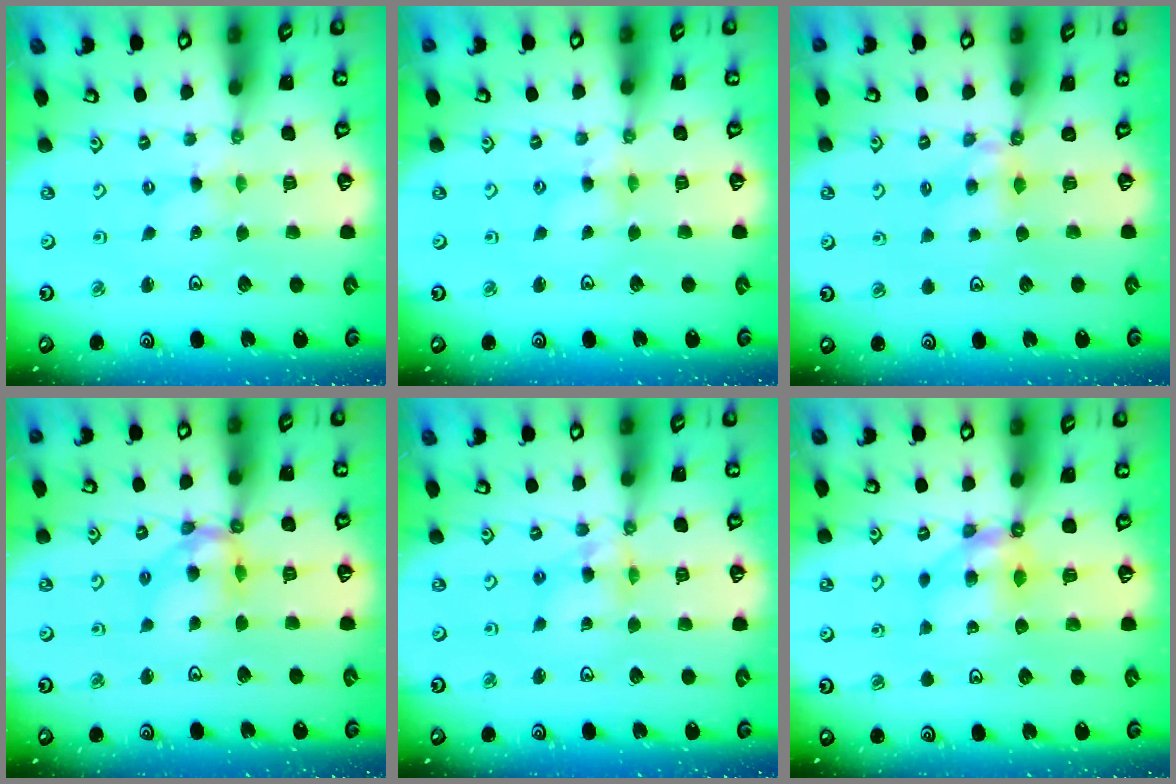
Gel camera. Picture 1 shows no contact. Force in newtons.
{"total": 2.9, "press": 2.9, "slide": 0.4}
{"total": 4.6, "press": 4.5, "slide": 0.8}
{"total": 11.3, "press": 11.3, "slide": 1.2}
{"total": 7.9, "press": 7.9, "slide": 0.6}
{"total": 7.2, "press": 7.2, "slide": 0.2}